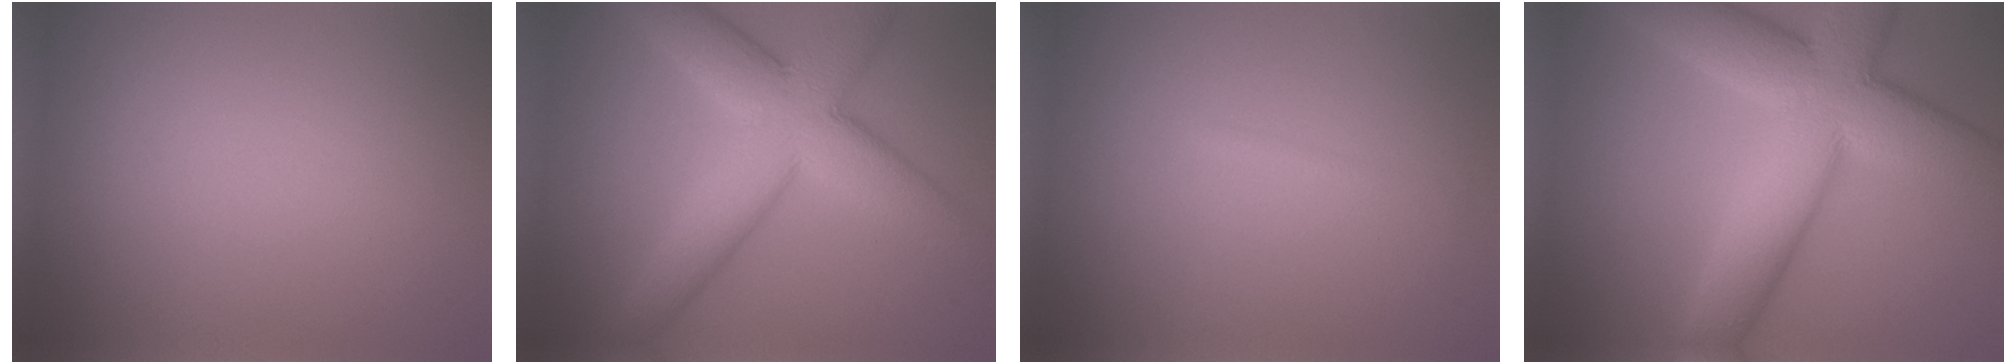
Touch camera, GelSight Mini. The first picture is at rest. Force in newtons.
{"total": 9.7, "press": 9.7, "slide": 0.2}
{"total": 0.6, "press": 0.6, "slide": 0.0}
{"total": 12.1, "press": 12.0, "slide": 0.9}